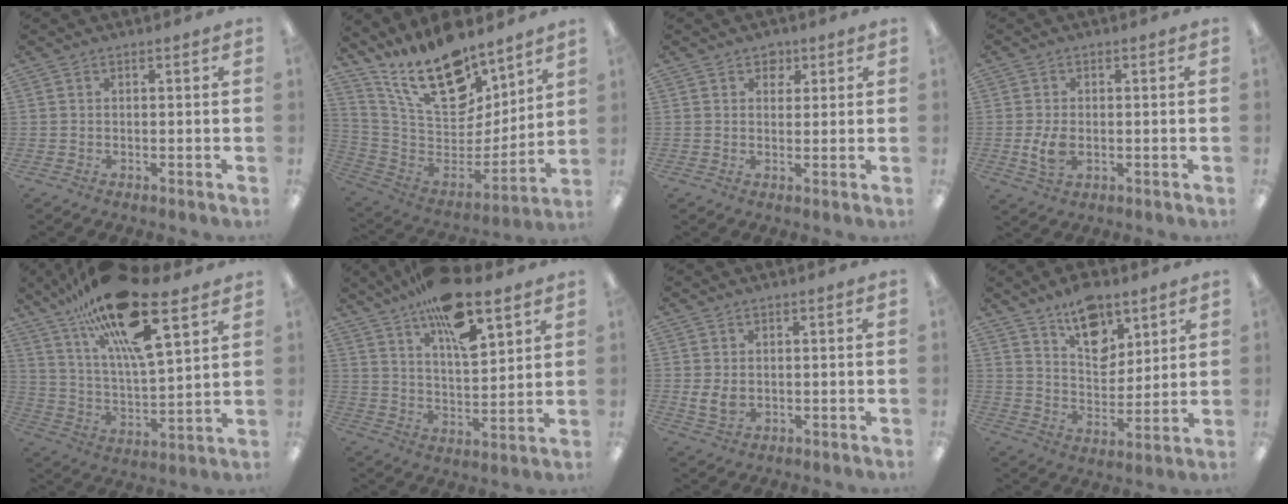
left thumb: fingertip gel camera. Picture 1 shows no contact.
{"total": 21.6, "force": [15.7, 9.3, 11.5], "torque": [-0.211, -0.102, 0.284]}
{"total": 2.9, "force": [1.8, 2.2, 0.6], "torque": [0.007, -0.004, 0.029]}
{"total": 5.6, "force": [-0.7, 3.5, 4.3], "torque": [-0.083, -0.003, -0.015]}
{"total": 21.7, "force": [15.1, 5.6, 14.6], "torque": [-0.257, -0.083, 0.254]}
{"total": 16.0, "force": [11.0, 5.6, 10.2], "torque": [-0.167, -0.054, 0.186]}
{"total": 4.2, "force": [0.0, 2.9, 2.9], "torque": [-0.058, -0.003, -0.002]}
{"total": 12.9, "force": [8.8, 7.2, 6.0], "torque": [-0.081, -0.051, 0.158]}